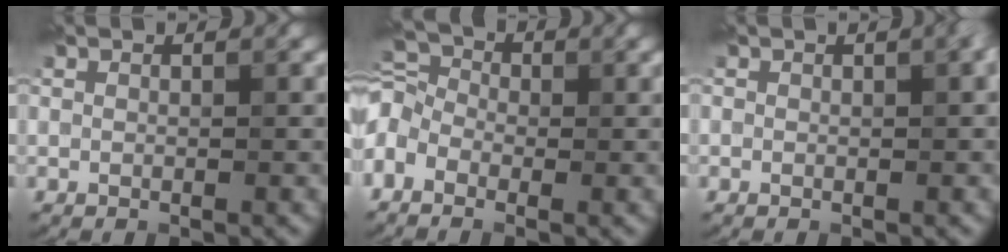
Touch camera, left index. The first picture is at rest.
{"total": 5.7, "force": [-2.0, 3.8, 3.8], "torque": [-0.097, 0.005, -0.044]}
{"total": 1.5, "force": [0.4, 0.5, 1.3], "torque": [-0.008, 0.000, 0.007]}